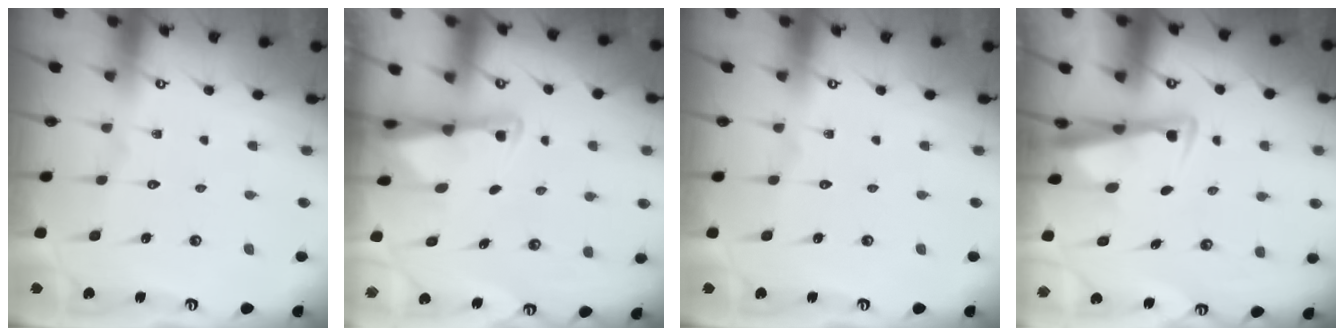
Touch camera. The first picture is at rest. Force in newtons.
{"total": 2.3, "press": 2.2, "slide": 0.5}
{"total": 0.0}
{"total": 3.7, "press": 3.5, "slide": 1.1}